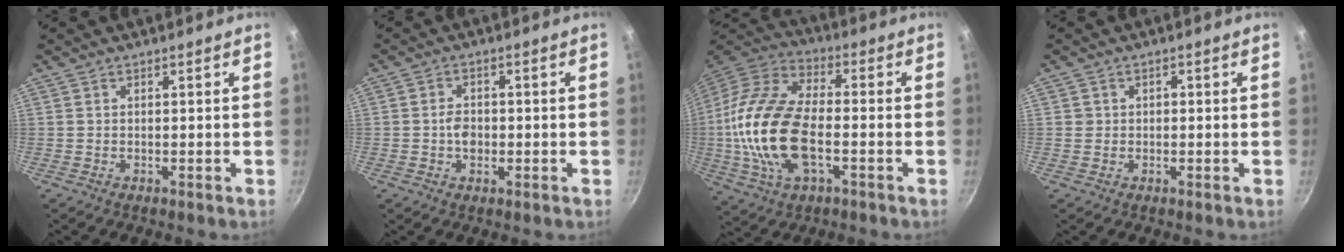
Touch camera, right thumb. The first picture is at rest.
{"total": 3.6, "force": [-0.6, 2.5, 2.5], "torque": [-0.032, 0.007, -0.012]}
{"total": 21.2, "force": [-3.1, 11.1, 17.8], "torque": [-0.356, 0.029, -0.071]}
{"total": 1.6, "force": [-0.1, 1.5, 0.5], "torque": [0.003, 0.011, 0.000]}